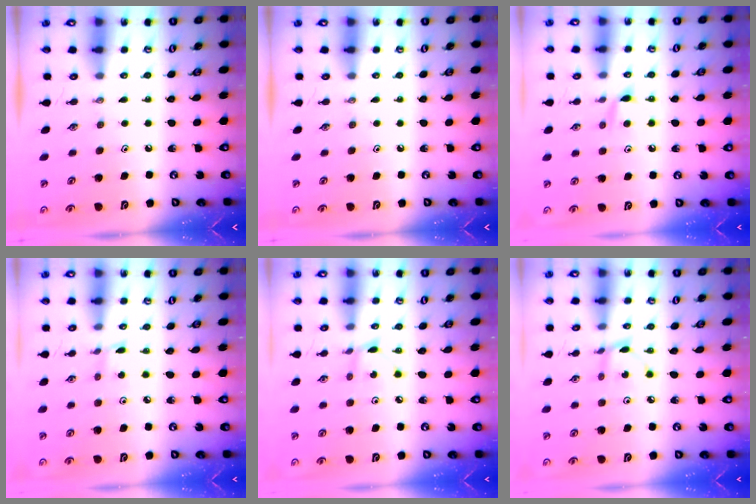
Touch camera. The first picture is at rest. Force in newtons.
{"total": 0.0}
{"total": 6.5, "press": 6.4, "slide": 0.9}
{"total": 1.4, "press": 1.4, "slide": 0.2}
{"total": 2.6, "press": 2.6, "slide": 0.0}
{"total": 2.8, "press": 2.8, "slide": 0.1}